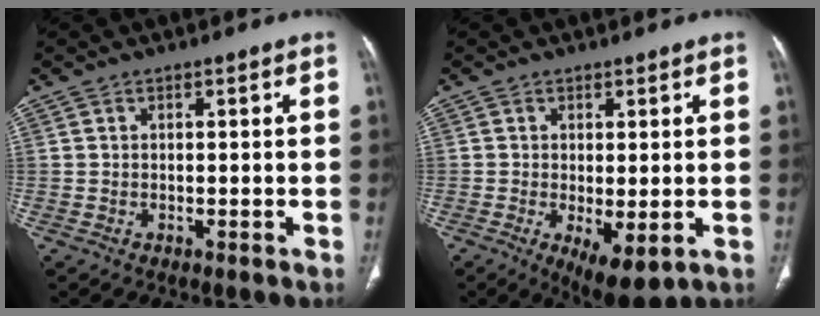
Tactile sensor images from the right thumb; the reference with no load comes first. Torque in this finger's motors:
{"motor_torque": [-0.39, -0.02, -0.14, 0.10, 0.05]}